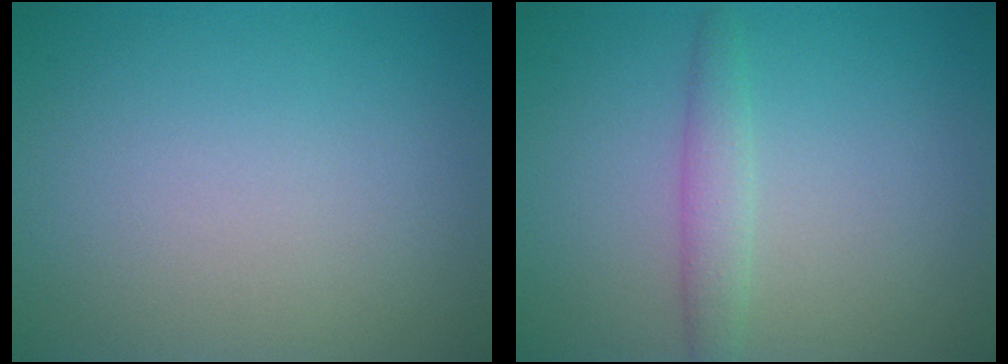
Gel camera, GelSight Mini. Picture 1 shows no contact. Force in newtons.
{"total": 1.9, "press": 1.9, "slide": 0.1}